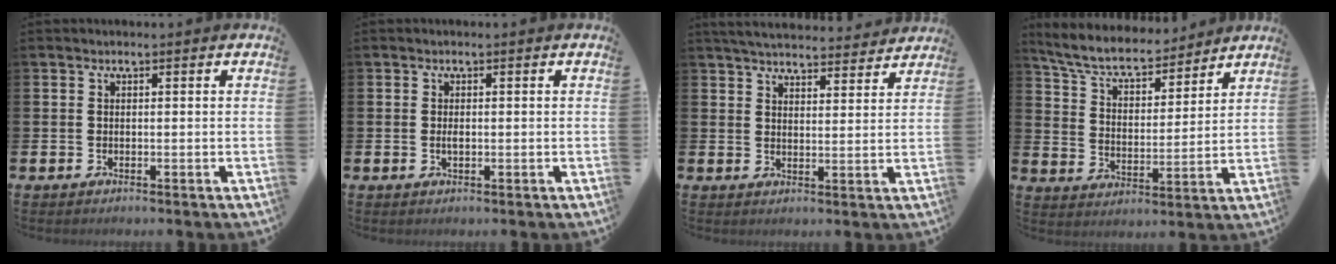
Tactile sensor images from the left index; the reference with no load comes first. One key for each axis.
{"total": 0.9, "fx": 0.0, "fy": 0.4, "fz": 0.8, "tx": -0.012, "ty": 0.000, "tz": -0.003}
{"total": 4.9, "fx": 4.8, "fy": 0.7, "fz": 0.6, "tx": -0.019, "ty": -0.034, "tz": 0.084}
{"total": 7.2, "fx": 6.5, "fy": 1.9, "fz": 2.2, "tx": -0.072, "ty": -0.047, "tz": 0.112}